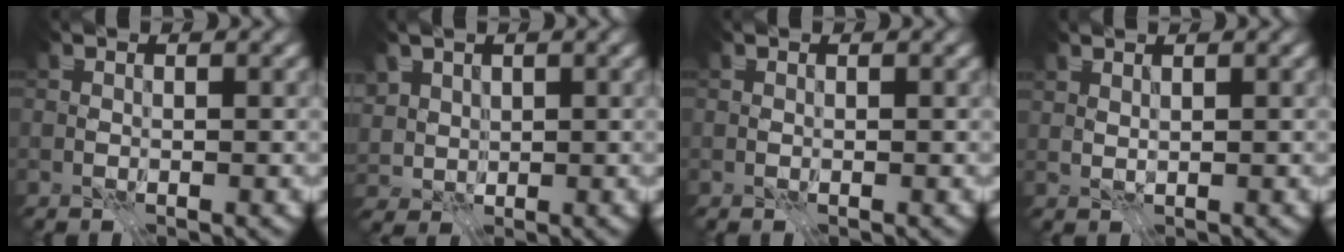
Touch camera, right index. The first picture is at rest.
{"total": 2.8, "force": [1.3, 2.3, 1.0], "torque": [-0.035, 0.004, 0.026]}
{"total": 0.0}
{"total": 0.9, "force": [0.8, -0.4, 0.0], "torque": [-0.002, -0.004, 0.018]}